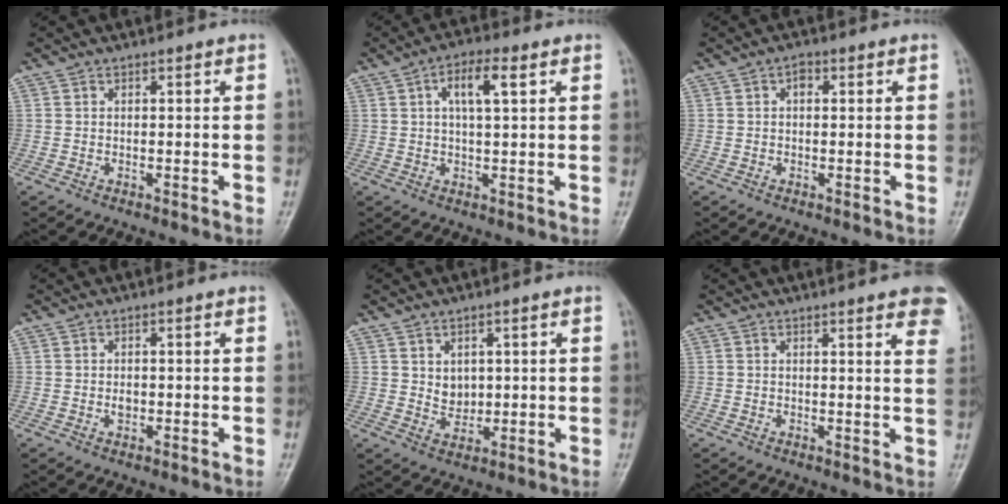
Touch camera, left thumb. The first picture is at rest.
{"total": 6.4, "force": [2.2, 2.1, 5.6], "torque": [-0.097, 0.007, 0.037]}
{"total": 1.8, "force": [0.4, 1.1, 1.4], "torque": [-0.016, 0.006, 0.002]}
{"total": 1.4, "force": [-0.2, 1.0, 0.9], "torque": [-0.009, 0.002, -0.003]}
{"total": 3.5, "force": [0.9, 2.8, 1.9], "torque": [-0.012, -0.010, 0.023]}
{"total": 10.5, "force": [6.7, 2.4, 7.8], "torque": [-0.072, -0.018, 0.065]}